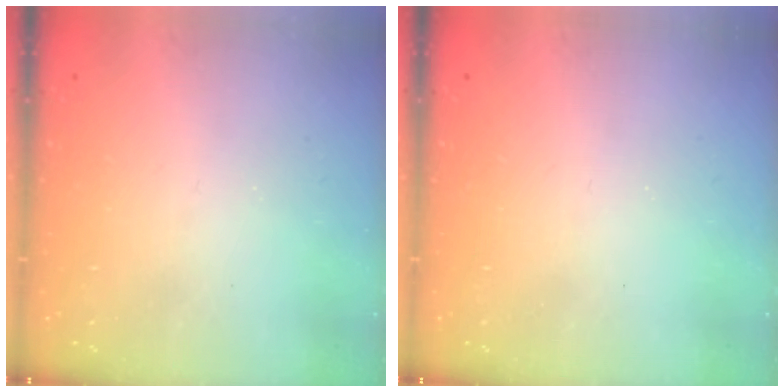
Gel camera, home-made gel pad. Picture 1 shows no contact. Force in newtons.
{"total": 0.0}